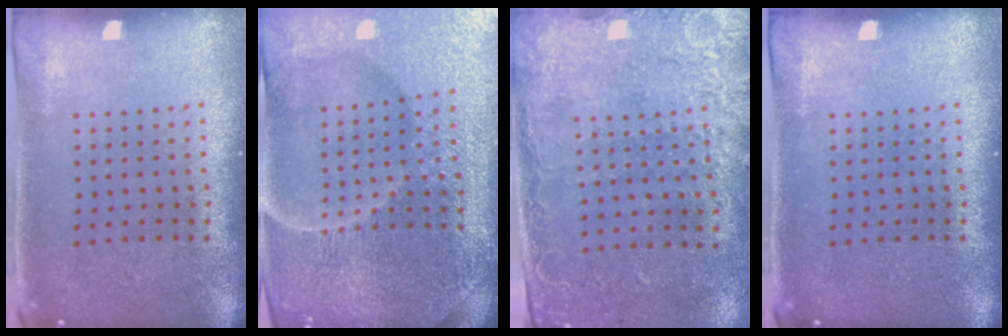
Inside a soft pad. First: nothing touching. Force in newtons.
{"total": 5.6, "press": 5.2, "slide": 2.1}
{"total": 2.5, "press": 2.0, "slide": 1.5}
{"total": 0.0}